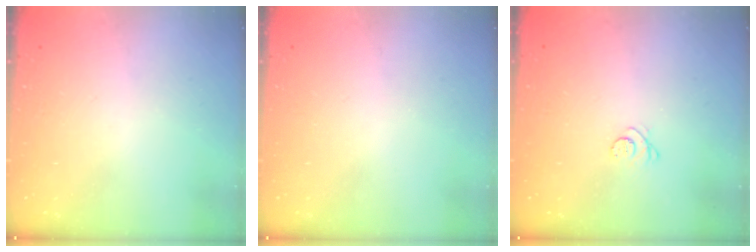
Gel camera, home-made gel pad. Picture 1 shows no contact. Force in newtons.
{"total": 0.0}
{"total": 2.3, "press": 2.3, "slide": 0.3}